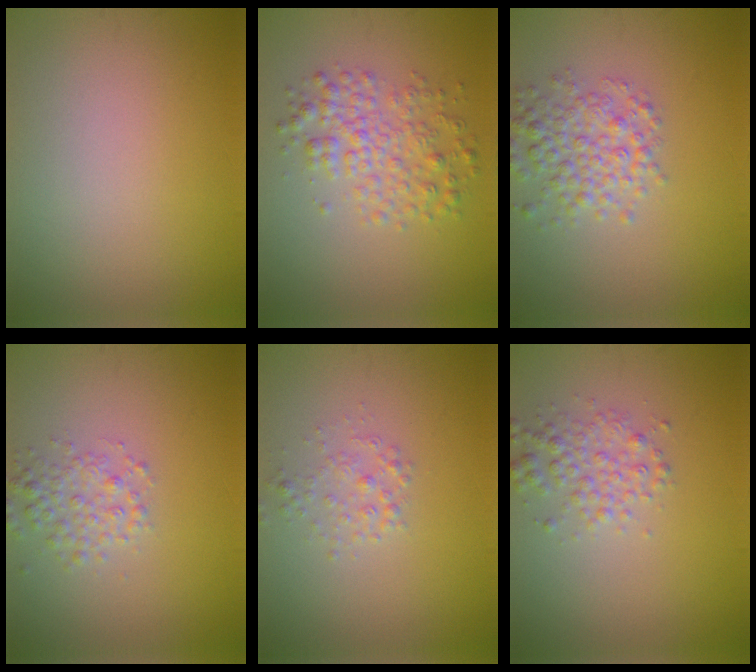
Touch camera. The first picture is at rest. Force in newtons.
{"total": 3.6, "press": 3.6, "slide": 0.1}
{"total": 3.8, "press": 3.8, "slide": 0.1}
{"total": 2.4, "press": 2.4, "slide": 0.1}
{"total": 1.5, "press": 1.5, "slide": 0.0}
{"total": 2.4, "press": 2.4, "slide": 0.0}